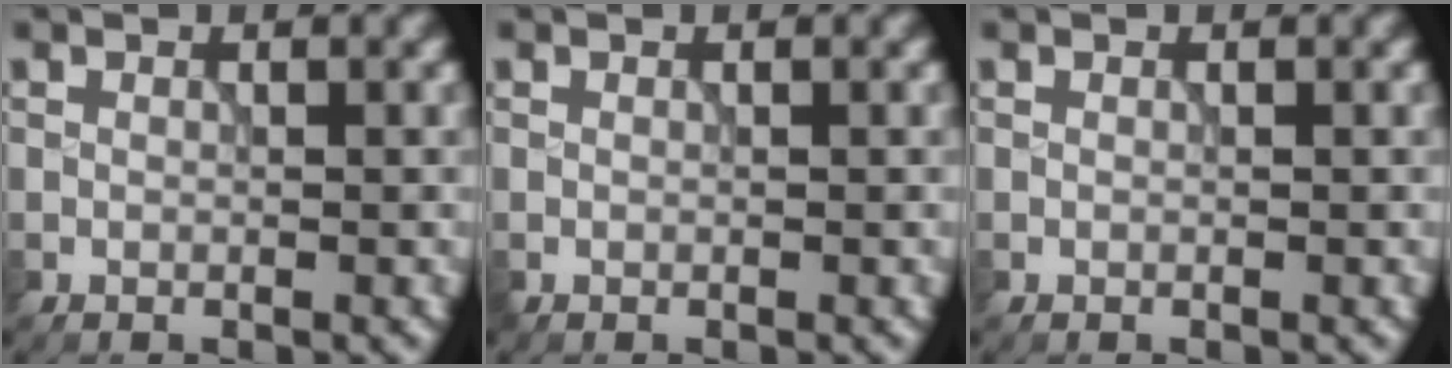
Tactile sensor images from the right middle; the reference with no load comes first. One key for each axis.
{"total": 0.0}
{"total": 0.0}